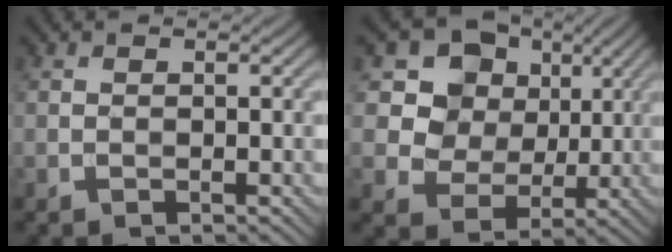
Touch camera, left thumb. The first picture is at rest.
{"total": 10.5, "force": [4.1, 8.6, 4.4], "torque": [-0.104, 0.016, 0.068]}